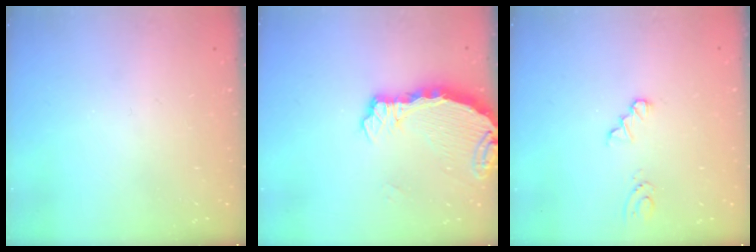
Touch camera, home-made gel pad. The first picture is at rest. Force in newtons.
{"total": 5.5, "press": 5.5, "slide": 0.6}
{"total": 1.3, "press": 1.3, "slide": 0.2}